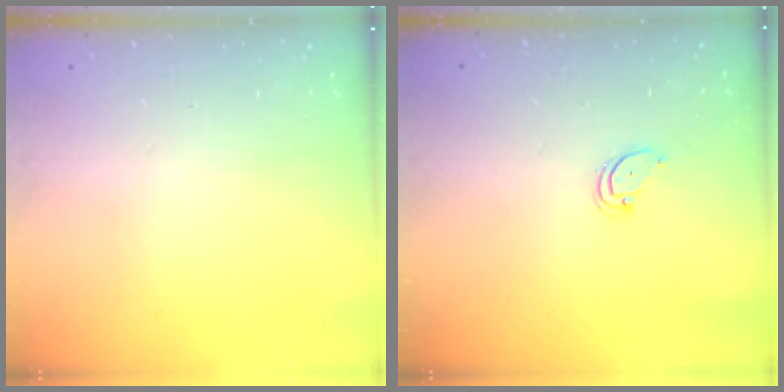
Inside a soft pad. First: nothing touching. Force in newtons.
{"total": 3.0, "press": 3.0, "slide": 0.3}